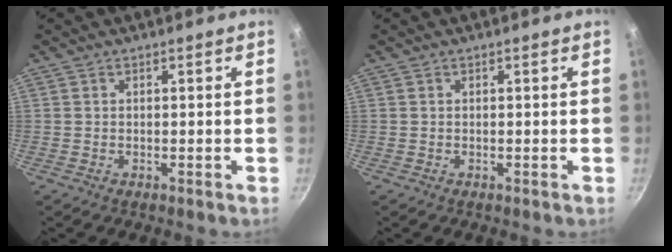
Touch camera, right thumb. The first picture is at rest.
{"total": 0.0}